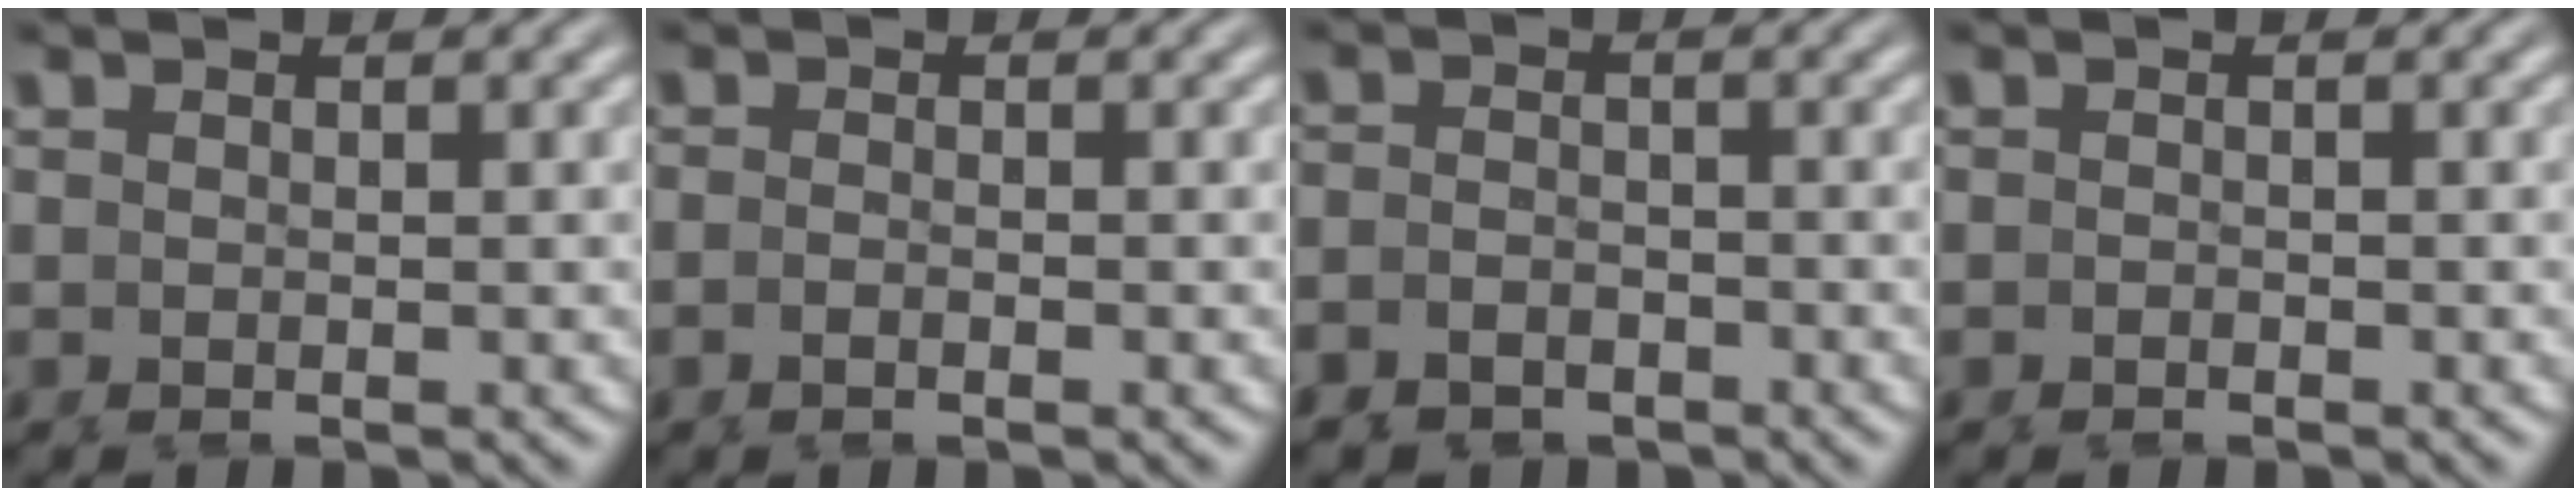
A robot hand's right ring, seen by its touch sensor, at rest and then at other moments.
{"total": 1.1, "force": [-1.0, 0.4, 0.5], "torque": [-0.016, -0.001, -0.025]}
{"total": 4.2, "force": [-3.1, 2.8, 0.6], "torque": [-0.026, -0.025, -0.052]}
{"total": 0.8, "force": [-0.6, 0.5, 0.0], "torque": [-0.007, -0.004, -0.013]}